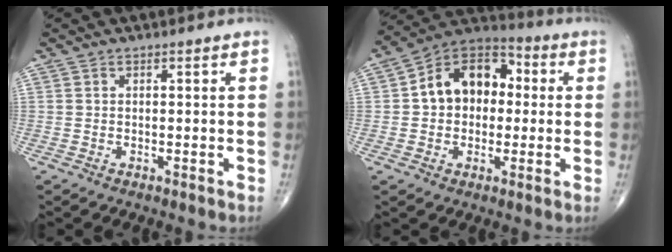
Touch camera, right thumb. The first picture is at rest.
{"total": 14.2, "force": [1.3, 10.3, 9.8], "torque": [-0.115, 0.032, 0.008]}